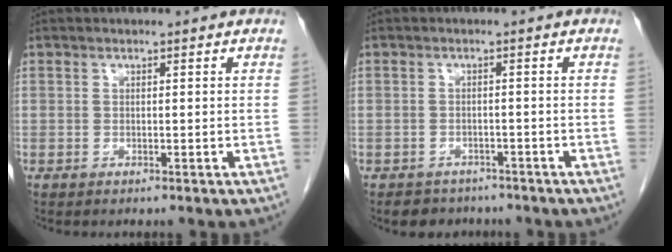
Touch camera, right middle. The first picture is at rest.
{"total": 4.1, "force": [-3.3, 2.3, 0.3], "torque": [-0.009, 0.006, -0.045]}